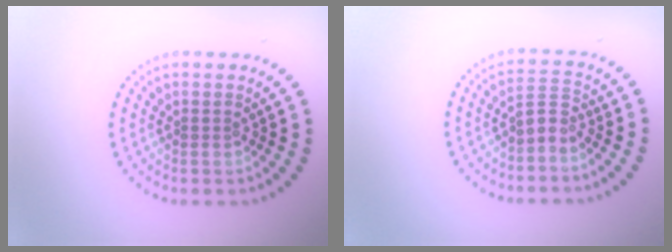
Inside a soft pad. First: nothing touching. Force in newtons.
{"total": 1.8, "press": 1.2, "slide": 1.3}